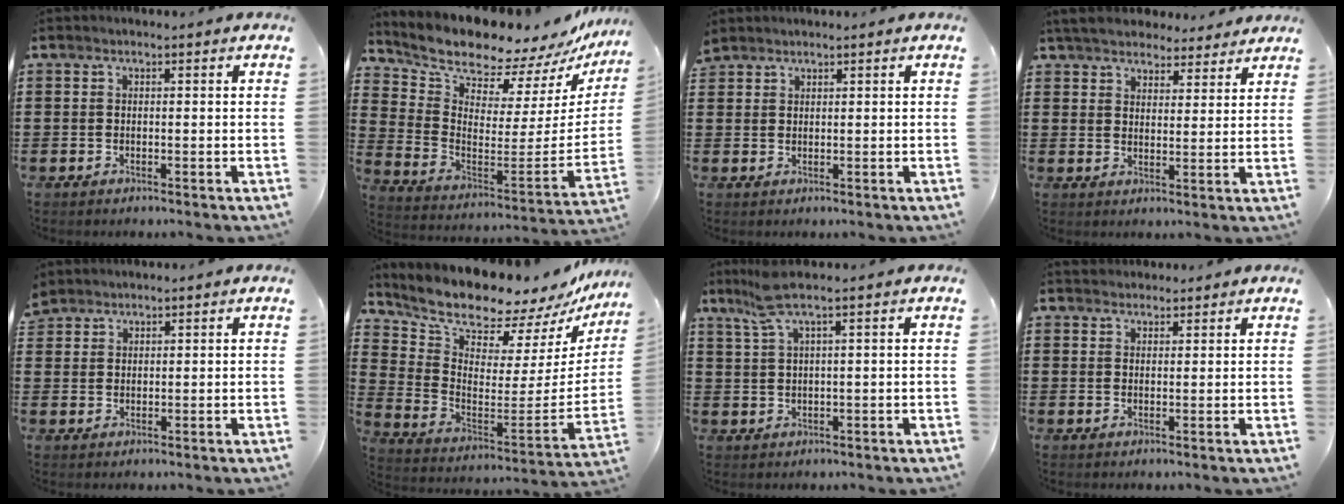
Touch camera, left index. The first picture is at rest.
{"total": 9.0, "force": [8.7, 1.8, 1.8], "torque": [-0.075, -0.088, 0.146]}
{"total": 1.5, "force": [1.4, 0.4, 0.0], "torque": [-0.004, 0.003, 0.029]}
{"total": 5.0, "force": [4.8, 1.3, 1.1], "torque": [-0.039, -0.014, 0.088]}
{"total": 1.9, "force": [1.8, 0.8, -0.1], "torque": [-0.002, 0.004, 0.037]}
{"total": 9.2, "force": [8.7, 1.9, 2.3], "torque": [-0.091, -0.082, 0.149]}
{"total": 4.7, "force": [2.7, 0.1, 3.8], "torque": [-0.087, 0.000, 0.046]}
{"total": 1.9, "force": [1.8, 0.5, -0.2], "torque": [-0.001, 0.003, 0.038]}